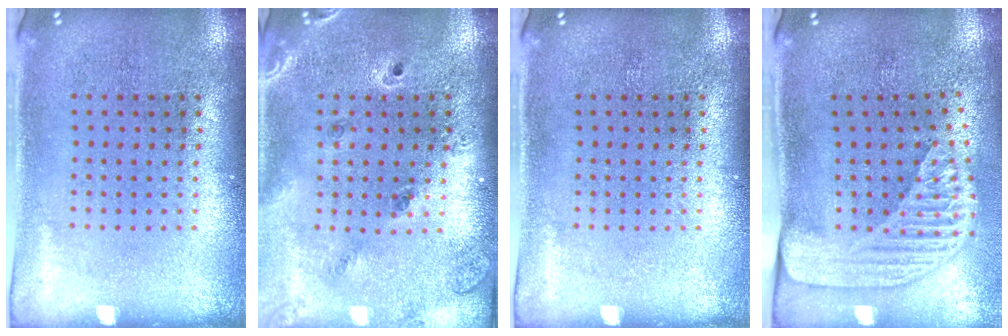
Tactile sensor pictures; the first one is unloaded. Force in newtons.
{"total": 1.3, "press": 1.3, "slide": 0.5}
{"total": 0.0}
{"total": 2.3, "press": 1.8, "slide": 1.5}